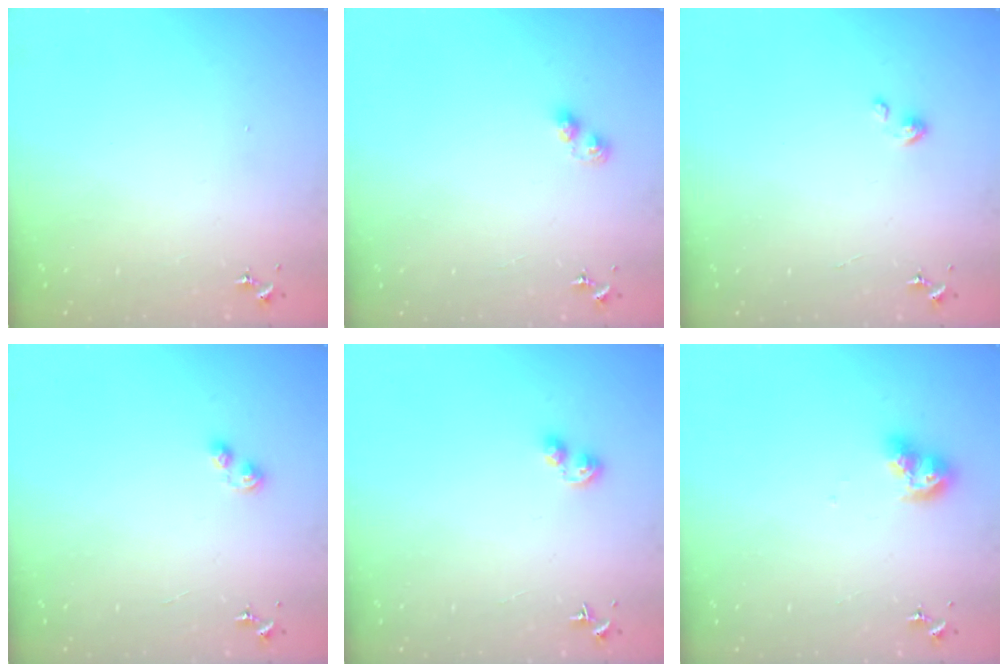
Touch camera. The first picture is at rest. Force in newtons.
{"total": 2.8, "press": 2.7, "slide": 0.4}
{"total": 2.7, "press": 2.7, "slide": 0.2}
{"total": 4.8, "press": 4.8, "slide": 0.5}
{"total": 5.4, "press": 5.2, "slide": 1.3}
{"total": 9.4, "press": 9.3, "slide": 0.9}